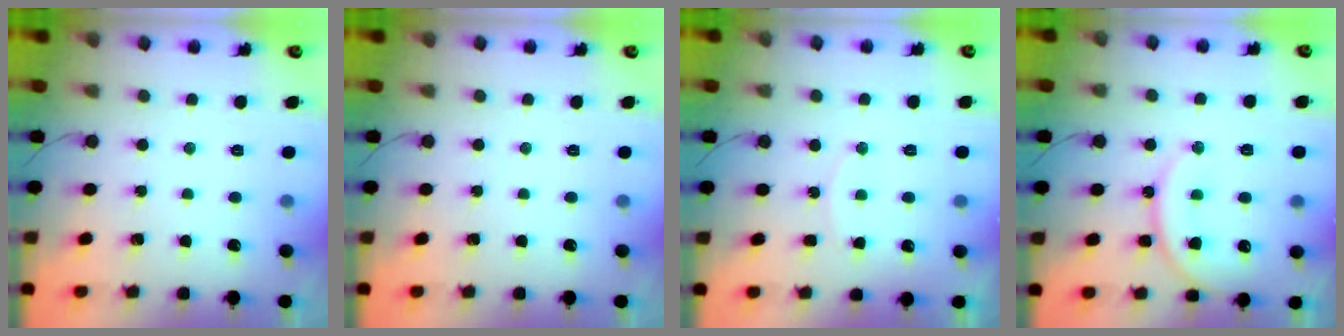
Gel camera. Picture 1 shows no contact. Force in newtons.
{"total": 0.0}
{"total": 7.3, "press": 7.3, "slide": 0.4}
{"total": 13.6, "press": 13.6, "slide": 1.2}